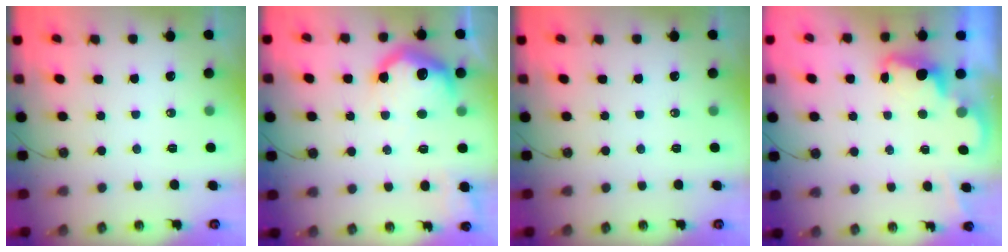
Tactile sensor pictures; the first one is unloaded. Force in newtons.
{"total": 15.8, "press": 15.7, "slide": 1.2}
{"total": 0.0}
{"total": 2.3, "press": 2.3, "slide": 0.5}